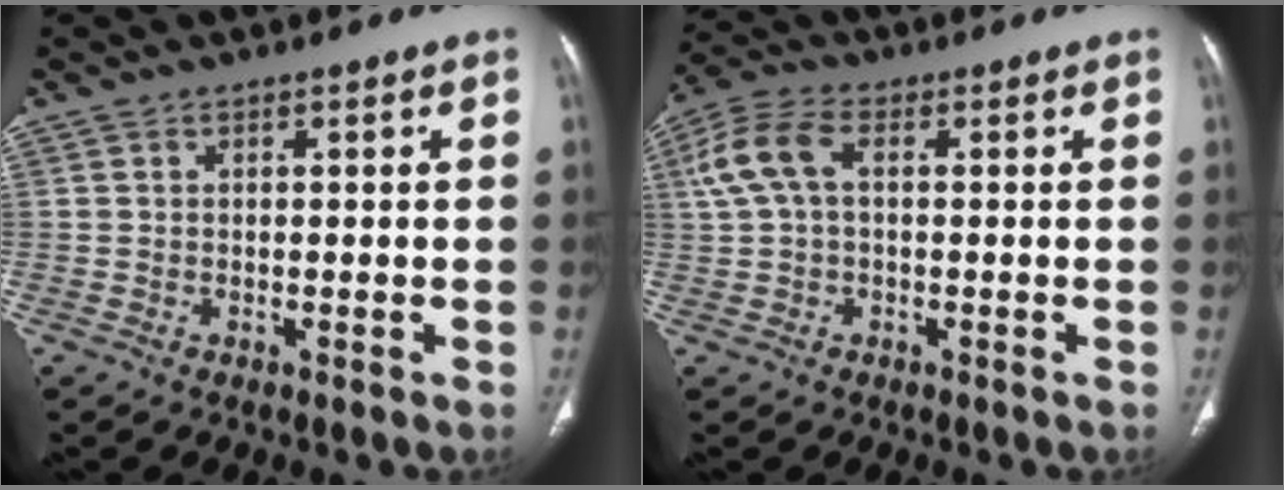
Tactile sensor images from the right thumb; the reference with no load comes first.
{"total": 7.5, "force": [1.2, 4.2, 6.1], "torque": [-0.142, 0.027, 0.021]}